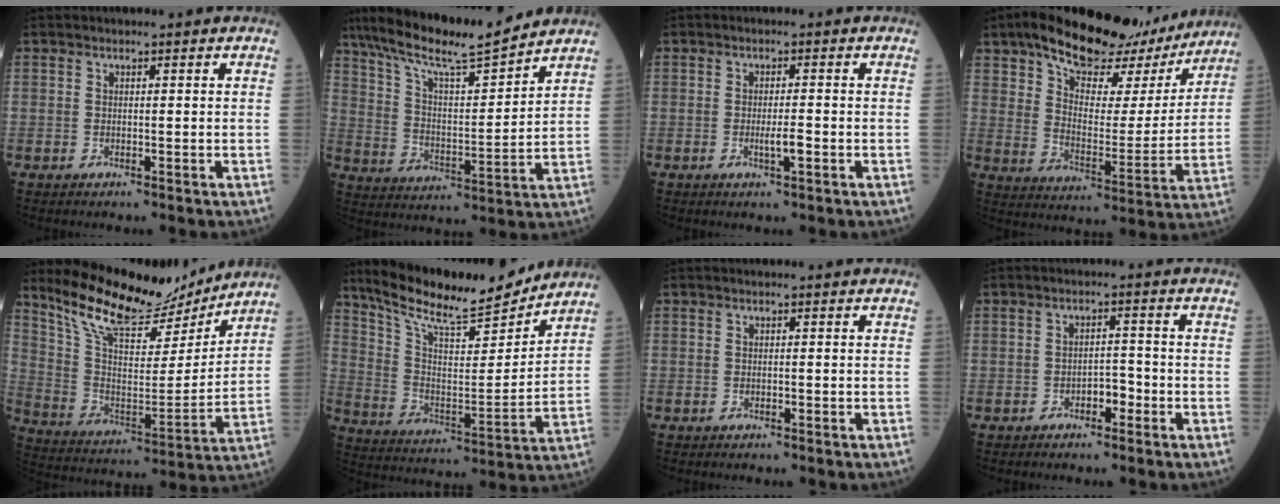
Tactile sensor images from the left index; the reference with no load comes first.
{"total": 16.6, "force": [14.2, 1.3, 8.5], "torque": [-0.152, 0.004, 0.244]}
{"total": 2.1, "force": [-0.9, 0.1, 1.9], "torque": [-0.033, -0.006, -0.016]}
{"total": 21.7, "force": [16.6, 8.6, 10.9], "torque": [-0.163, 0.016, 0.230]}
{"total": 16.5, "force": [15.1, 3.6, 5.6], "torque": [-0.114, -0.017, 0.257]}
{"total": 18.3, "force": [16.1, 2.6, 8.3], "torque": [-0.150, -0.009, 0.267]}
{"total": 0.0}
{"total": 2.5, "force": [-1.6, 1.1, 1.6], "torque": [-0.015, 0.004, -0.031]}